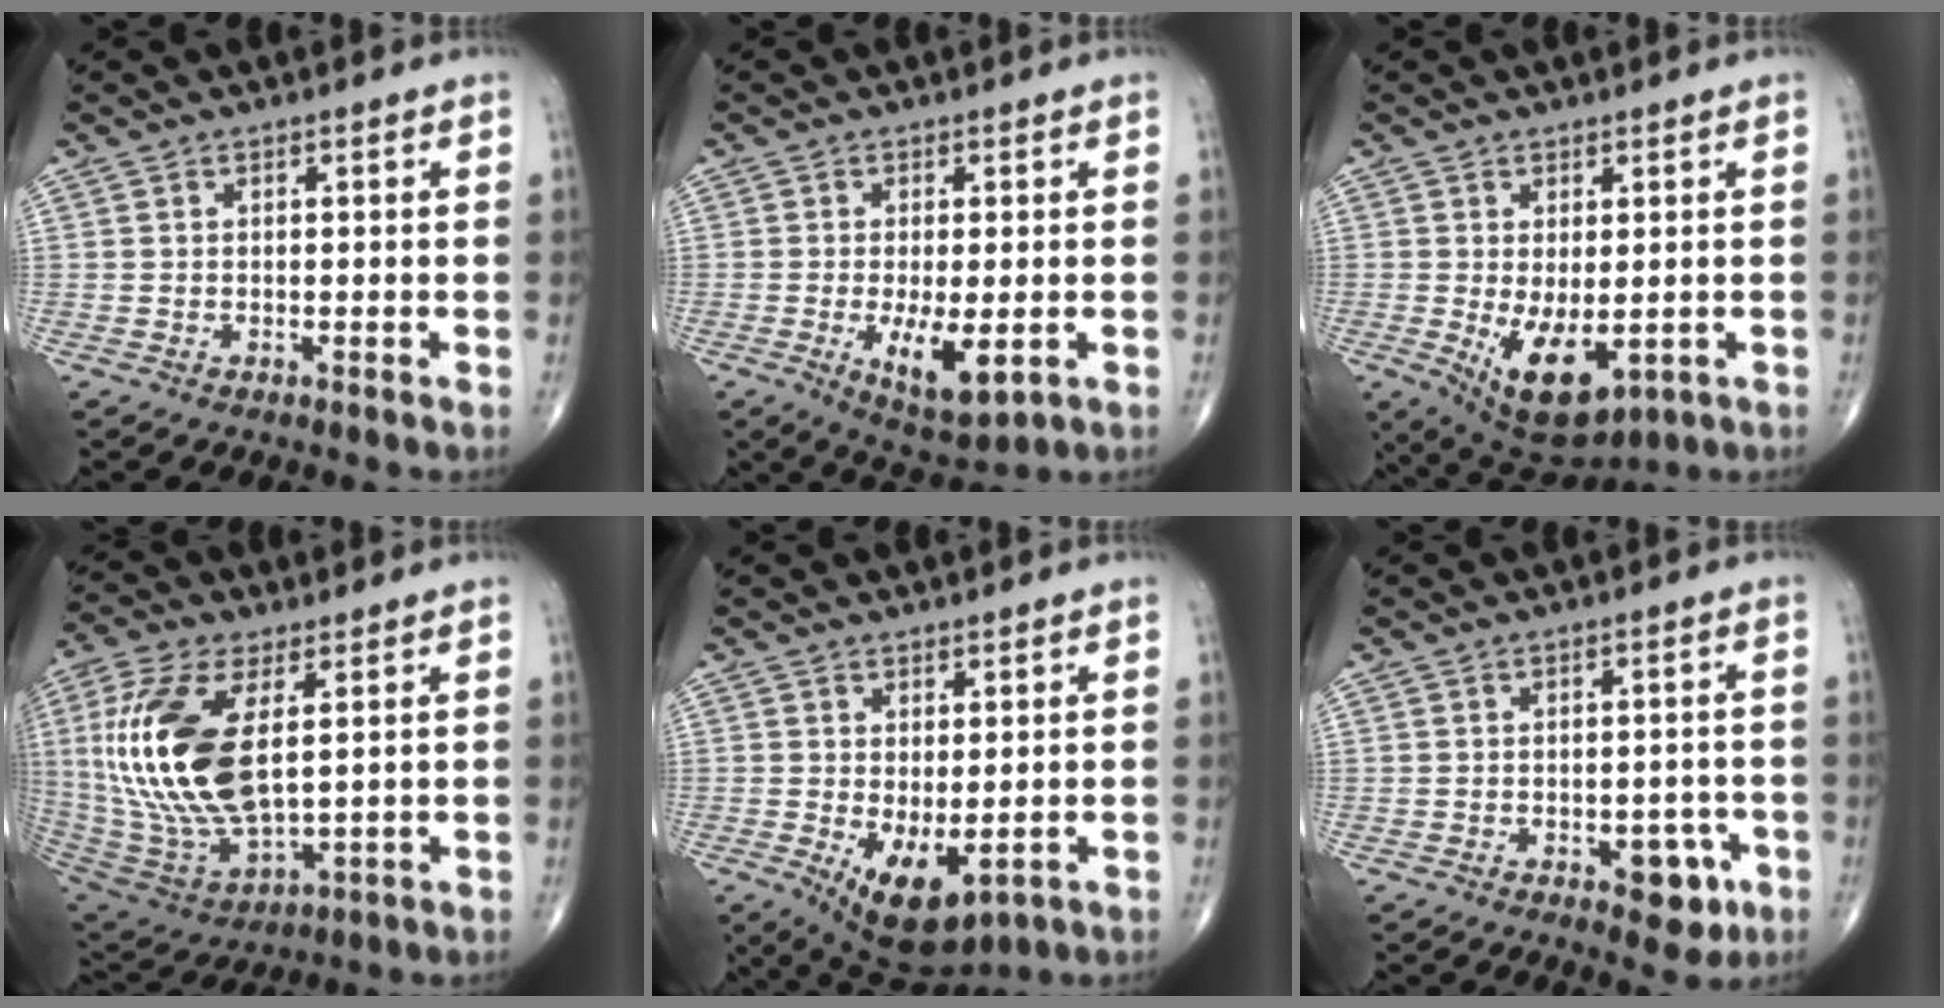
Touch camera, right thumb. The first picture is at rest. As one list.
[{"total": 8.5, "force": [-2.0, 3.3, 7.6], "torque": [-0.121, -0.019, -0.023]}, {"total": 10.0, "force": [-2.0, 5.1, 8.4], "torque": [-0.125, -0.016, -0.010]}, {"total": 21.7, "force": [3.6, 10.0, 18.9], "torque": [-0.408, -0.022, 0.078]}, {"total": 8.6, "force": [-1.8, 4.2, 7.3], "torque": [-0.110, -0.013, -0.008]}, {"total": 6.1, "force": [-2.6, 3.4, 4.3], "torque": [-0.027, 0.013, -0.028]}]